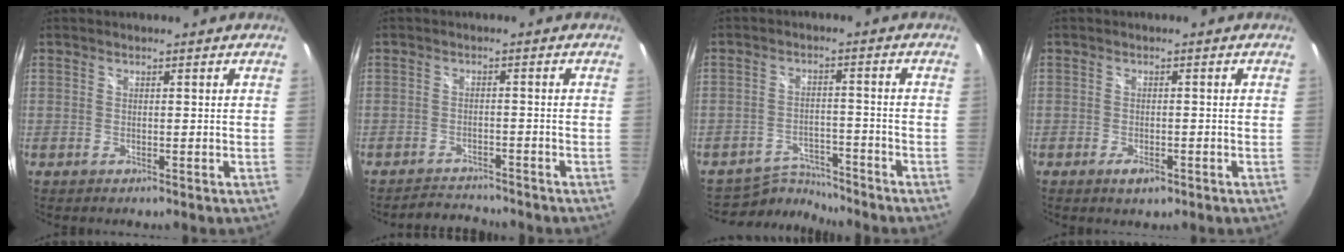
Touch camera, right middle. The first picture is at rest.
{"total": 4.5, "force": [-4.4, 0.6, 0.1], "torque": [-0.019, 0.000, -0.073]}
{"total": 6.2, "force": [-6.1, 0.8, -0.5], "torque": [-0.007, 0.010, -0.105]}
{"total": 2.3, "force": [-1.2, 1.1, 1.6], "torque": [-0.031, -0.005, -0.022]}